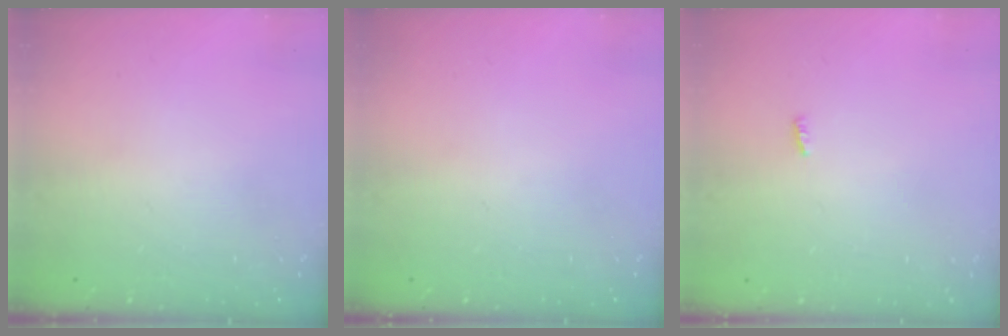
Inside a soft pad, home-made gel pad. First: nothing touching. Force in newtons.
{"total": 0.0}
{"total": 2.3, "press": 2.1, "slide": 0.8}